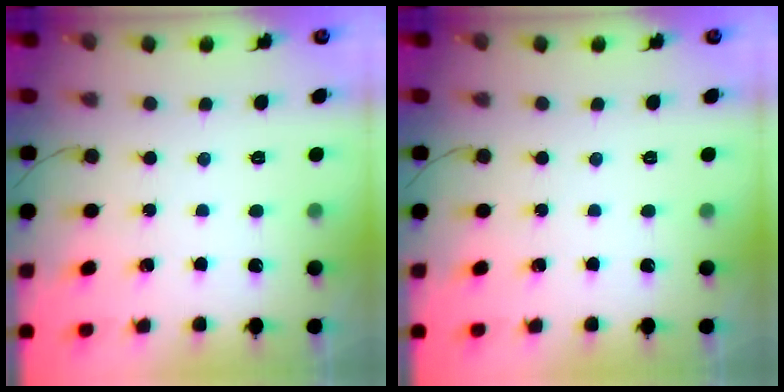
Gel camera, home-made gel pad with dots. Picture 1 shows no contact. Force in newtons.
{"total": 0.0}